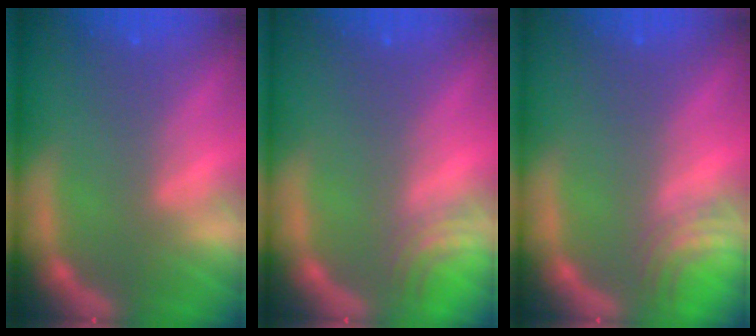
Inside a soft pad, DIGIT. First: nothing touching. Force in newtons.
{"total": 2.5}
{"total": 3.0}